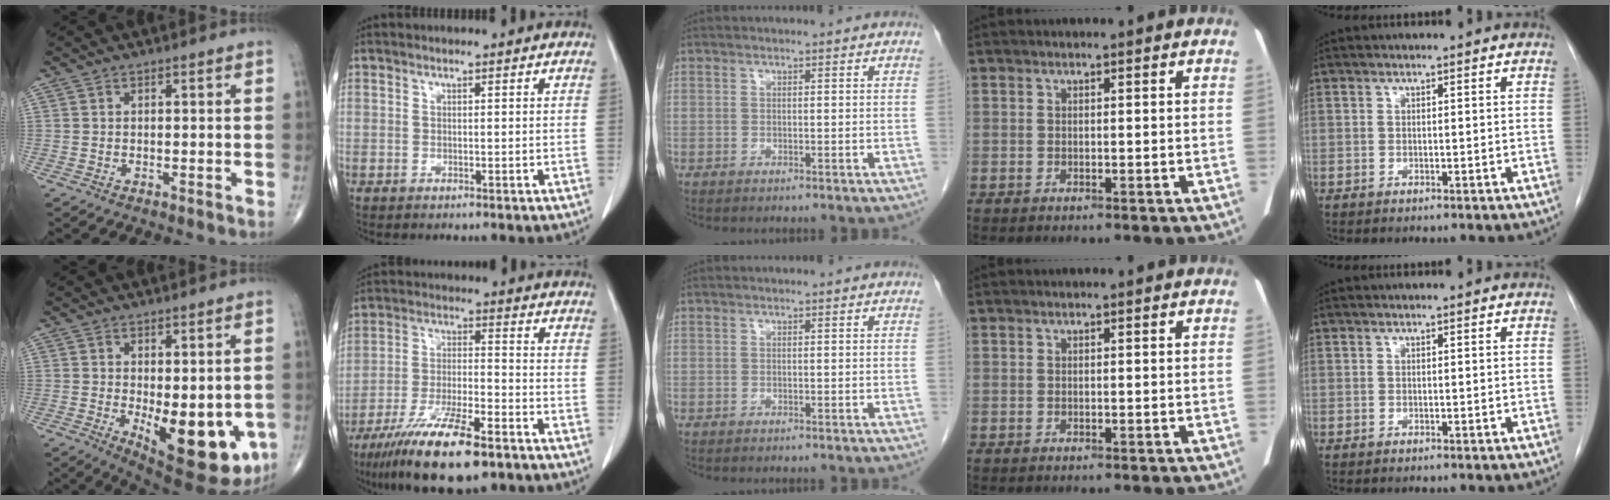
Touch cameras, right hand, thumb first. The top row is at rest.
{"thumb": {"total": 16.3, "force": [-3.5, 7.2, 14.2], "torque": [-0.165, -0.027, -0.027]}, "index": {"total": 15.2, "force": [-10.1, 2.9, 10.9], "torque": [-0.208, -0.032, -0.180]}}